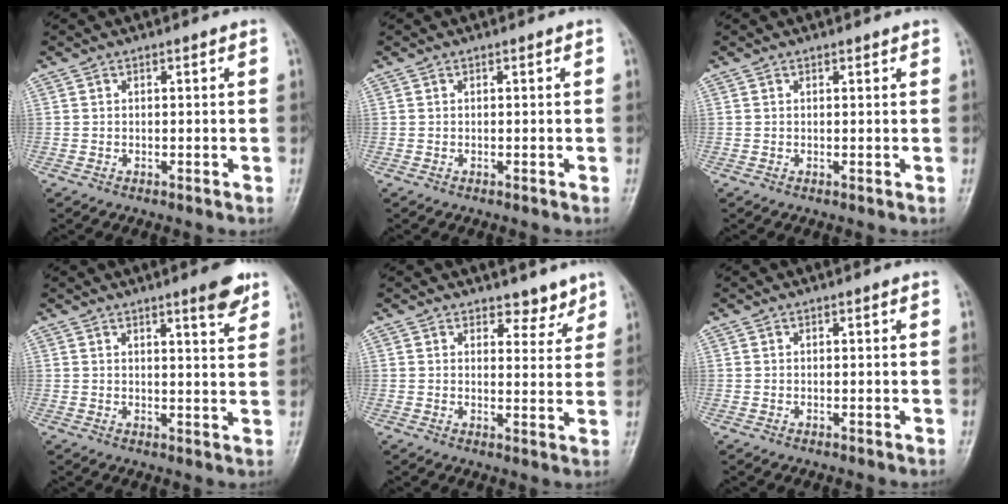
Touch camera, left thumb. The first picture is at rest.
{"total": 0.0}
{"total": 0.6, "force": [0.6, 0.2, 0.3], "torque": [-0.005, -0.002, 0.007]}
{"total": 5.4, "force": [3.6, 1.0, 3.9], "torque": [-0.046, -0.022, 0.046]}
{"total": 4.1, "force": [3.4, 2.0, 1.0], "torque": [0.013, -0.026, 0.045]}
{"total": 0.0}